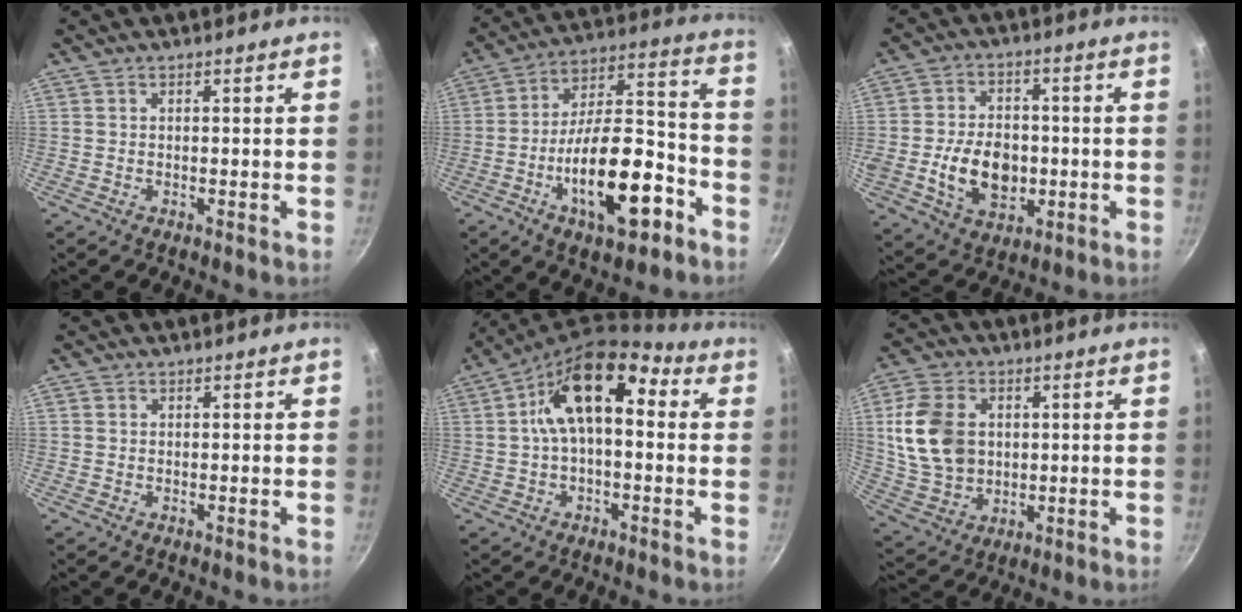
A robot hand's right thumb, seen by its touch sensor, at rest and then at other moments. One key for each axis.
{"total": 20.0, "fx": -8.5, "fy": 8.6, "fz": 15.9, "tx": -0.223, "ty": 0.072, "tz": -0.128}
{"total": 12.9, "fx": -2.0, "fy": 9.3, "fz": 8.7, "tx": -0.123, "ty": 0.013, "tz": -0.027}
{"total": 0.6, "fx": 0.1, "fy": 0.6, "fz": 0.1, "tx": -0.001, "ty": 0.003, "tz": 0.000}
{"total": 12.3, "fx": 2.0, "fy": 6.7, "fz": 10.1, "tx": -0.152, "ty": 0.038, "tz": 0.014}
{"total": 14.4, "fx": 2.1, "fy": 11.0, "fz": 9.2, "tx": -0.161, "ty": -0.002, "tz": 0.050}